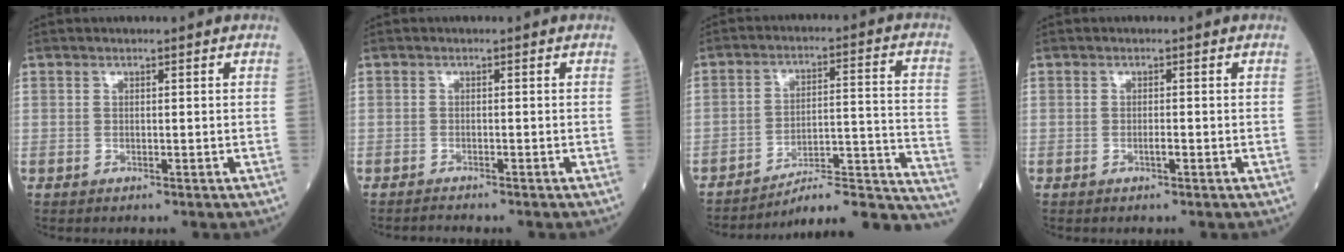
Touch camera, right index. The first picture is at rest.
{"total": 1.1, "force": [-1.0, -0.3, 0.0], "torque": [-0.007, -0.004, -0.016]}
{"total": 18.8, "force": [-17.8, 0.7, 6.0], "torque": [-0.025, 0.041, -0.244]}
{"total": 0.8, "force": [-0.4, 0.0, 0.7], "torque": [-0.014, 0.001, -0.007]}